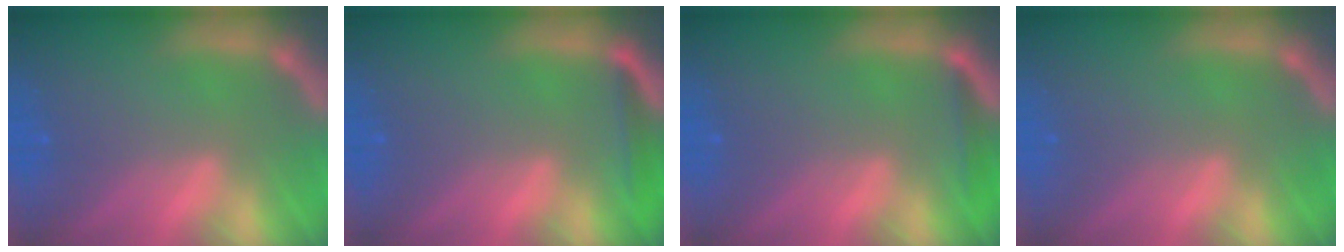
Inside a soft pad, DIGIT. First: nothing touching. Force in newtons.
{"total": 1.9}
{"total": 1.4}
{"total": 0.0}